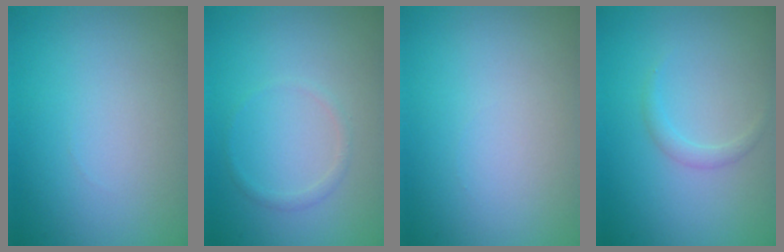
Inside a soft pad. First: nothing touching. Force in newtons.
{"total": 0.8, "press": 0.8, "slide": 0.1}
{"total": 0.0}
{"total": 1.0, "press": 1.0, "slide": 0.1}